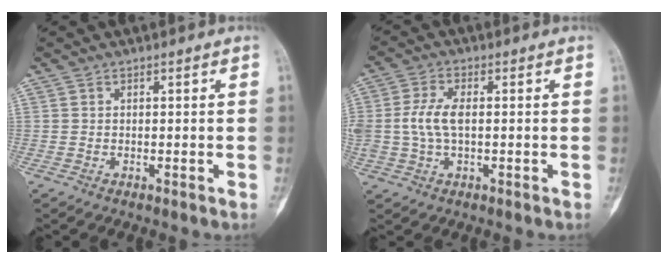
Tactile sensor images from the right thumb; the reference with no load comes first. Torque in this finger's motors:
{"motor_torque": [0.33, 0.49, 1.81, -0.37, 0.28]}